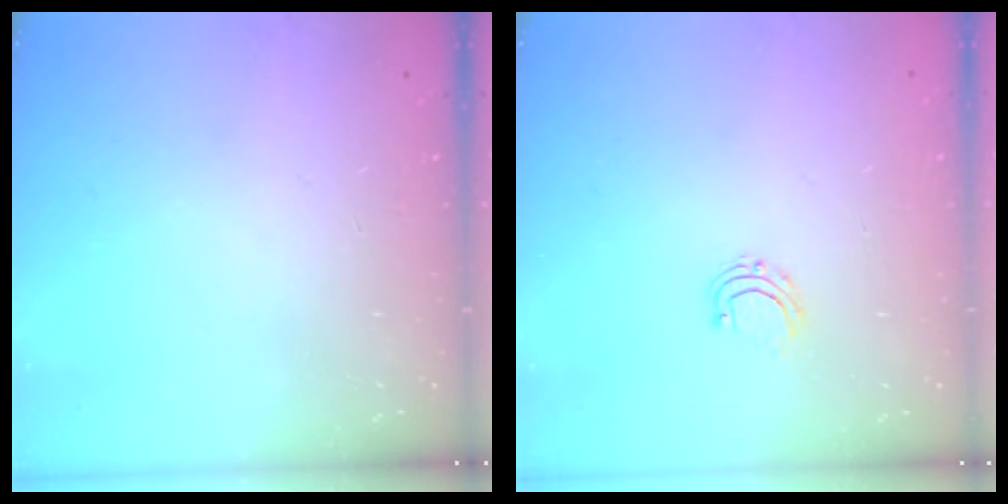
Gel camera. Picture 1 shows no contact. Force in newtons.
{"total": 5.9, "press": 5.9, "slide": 0.5}